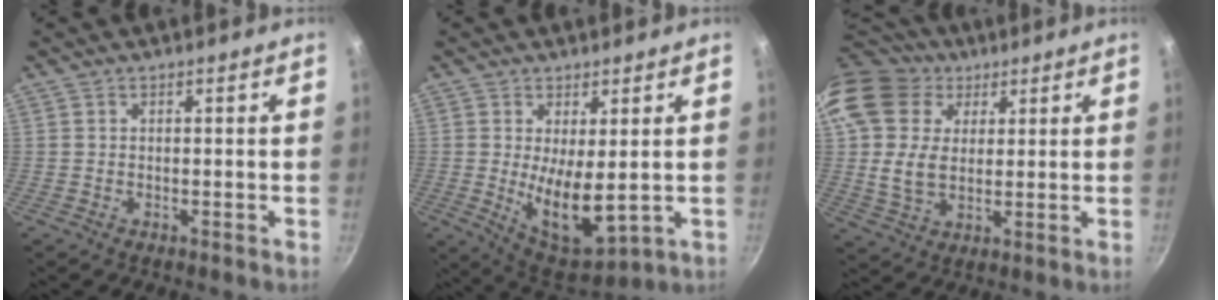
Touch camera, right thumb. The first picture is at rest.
{"total": 10.9, "force": [0.2, 4.6, 9.9], "torque": [-0.149, -0.030, 0.023]}
{"total": 16.6, "force": [6.1, 12.3, 9.3], "torque": [-0.160, -0.004, 0.109]}